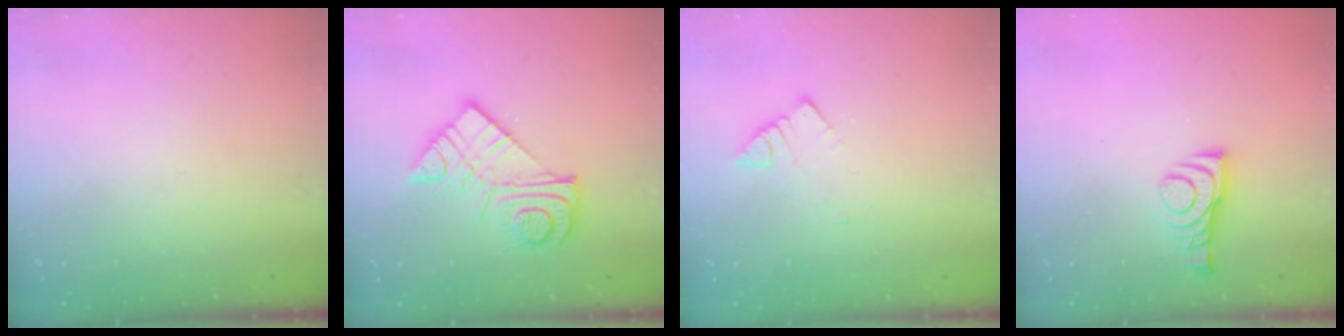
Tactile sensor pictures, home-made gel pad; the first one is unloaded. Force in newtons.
{"total": 14.1, "press": 14.1, "slide": 1.0}
{"total": 3.1, "press": 3.1, "slide": 0.5}
{"total": 9.1, "press": 9.1, "slide": 0.4}